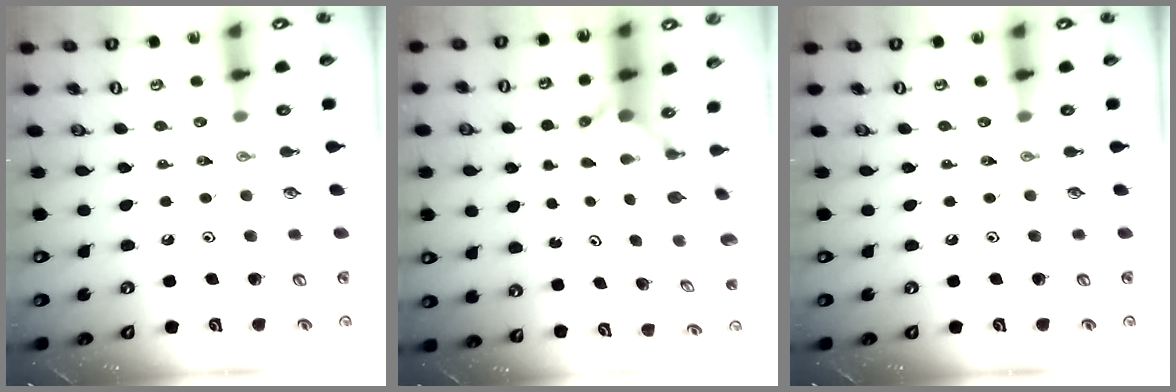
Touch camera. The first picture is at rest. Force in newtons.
{"total": 3.5, "press": 3.5, "slide": 0.2}
{"total": 0.0}